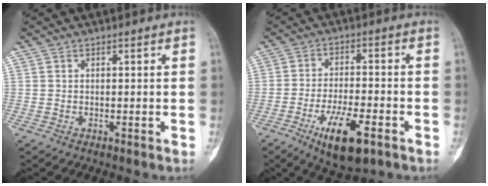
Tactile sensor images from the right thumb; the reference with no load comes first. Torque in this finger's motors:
{"motor_torque": [1.47, 0.38, 1.20, -0.40, 0.32]}